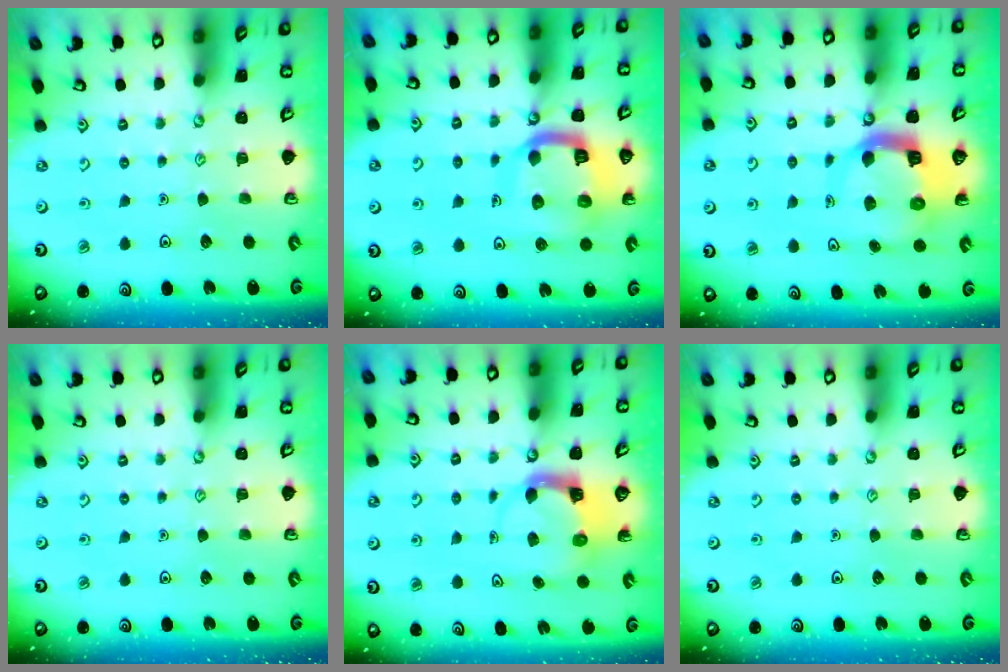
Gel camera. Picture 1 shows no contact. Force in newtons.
{"total": 13.5, "press": 13.4, "slide": 1.6}
{"total": 8.9, "press": 8.8, "slide": 1.3}
{"total": 0.0}
{"total": 3.8, "press": 3.8, "slide": 0.5}
{"total": 0.0}